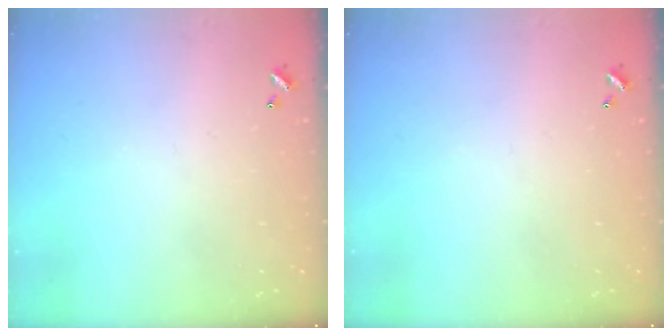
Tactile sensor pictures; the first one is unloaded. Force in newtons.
{"total": 0.0}